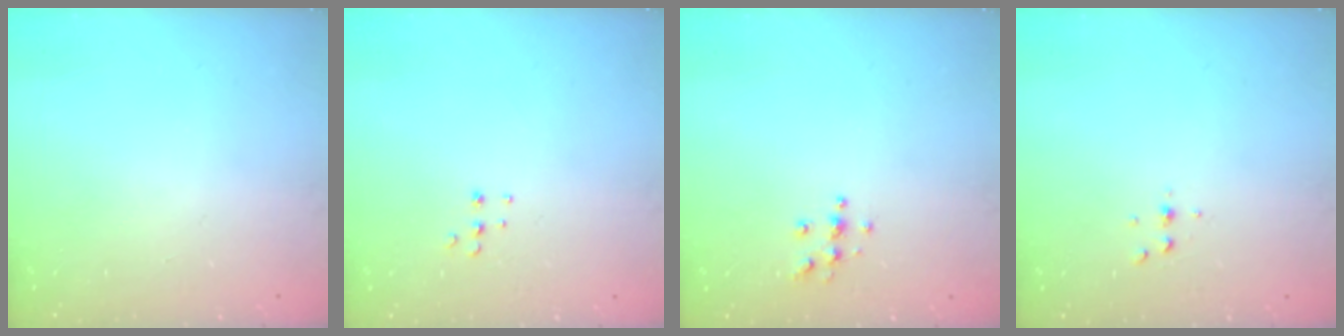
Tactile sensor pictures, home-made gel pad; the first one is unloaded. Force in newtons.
{"total": 4.4, "press": 4.4, "slide": 0.5}
{"total": 4.4, "press": 4.4, "slide": 0.3}
{"total": 2.6, "press": 2.6, "slide": 0.3}